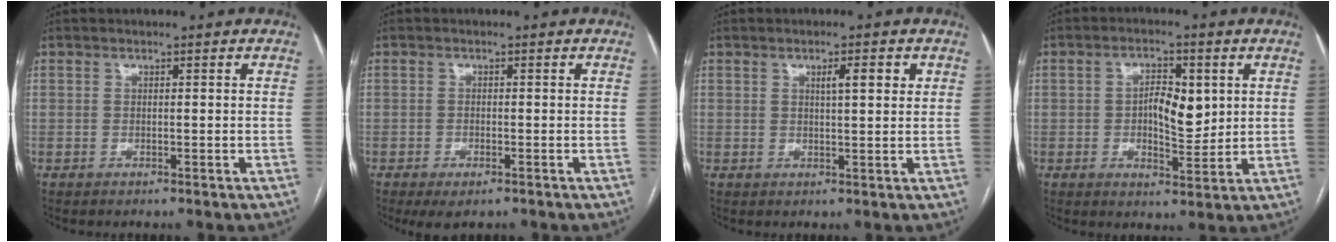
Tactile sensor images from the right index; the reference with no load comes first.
{"total": 3.1, "force": [-1.9, 1.2, 2.1], "torque": [-0.036, -0.005, -0.021]}
{"total": 3.2, "force": [1.4, 0.5, 2.9], "torque": [-0.044, 0.002, 0.020]}
{"total": 6.4, "force": [0.9, 2.8, 5.7], "torque": [-0.088, 0.006, 0.018]}